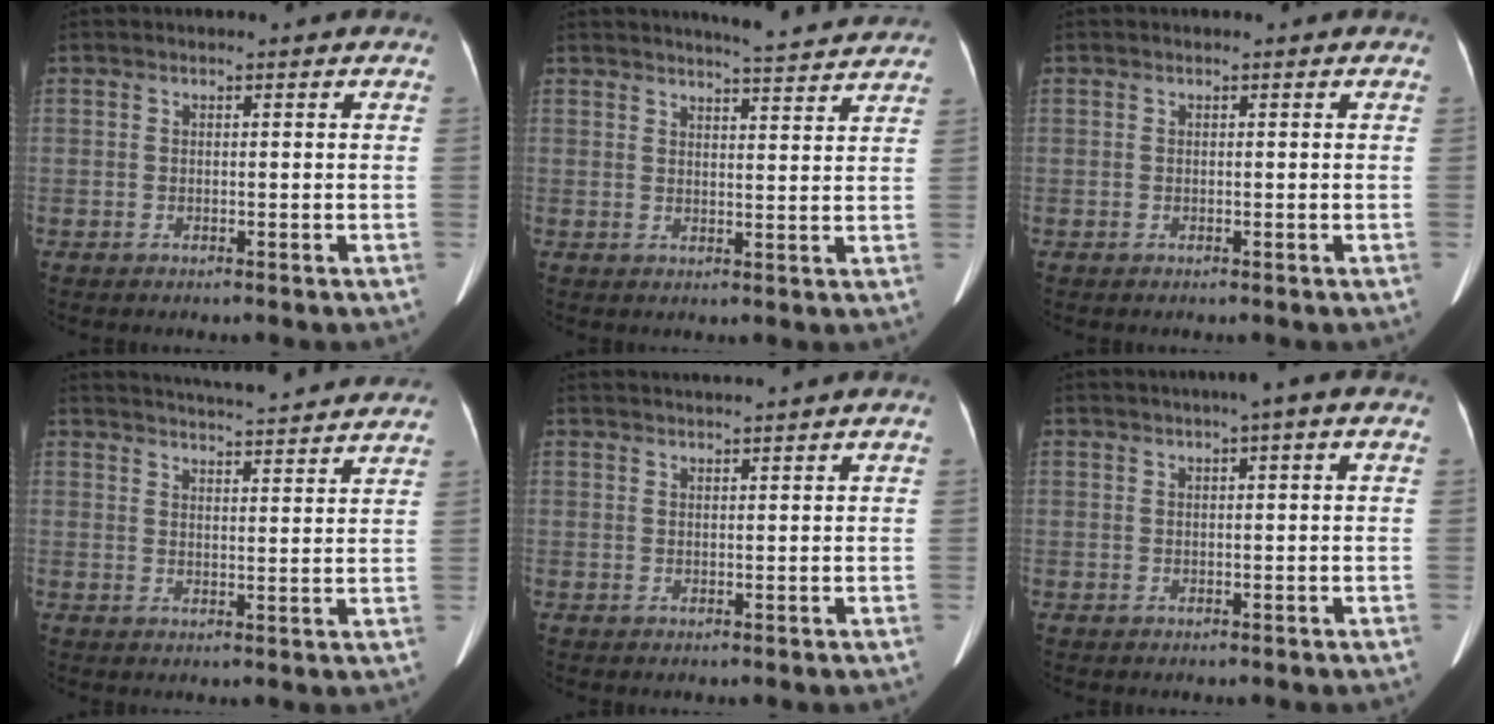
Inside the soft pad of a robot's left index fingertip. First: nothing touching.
{"total": 8.7, "force": [8.3, 0.1, 2.3], "torque": [-0.039, 0.001, 0.098]}
{"total": 0.0}
{"total": 16.0, "force": [15.0, 0.9, 5.6], "torque": [-0.089, 0.014, 0.196]}
{"total": 2.8, "force": [2.5, -1.0, 0.9], "torque": [-0.010, 0.017, 0.049]}
{"total": 3.1, "force": [1.4, 0.1, 2.8], "torque": [-0.044, 0.016, 0.018]}